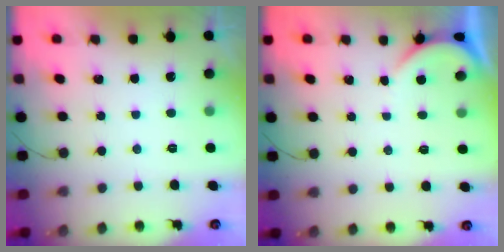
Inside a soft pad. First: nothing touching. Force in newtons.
{"total": 1.6, "press": 1.6, "slide": 0.2}